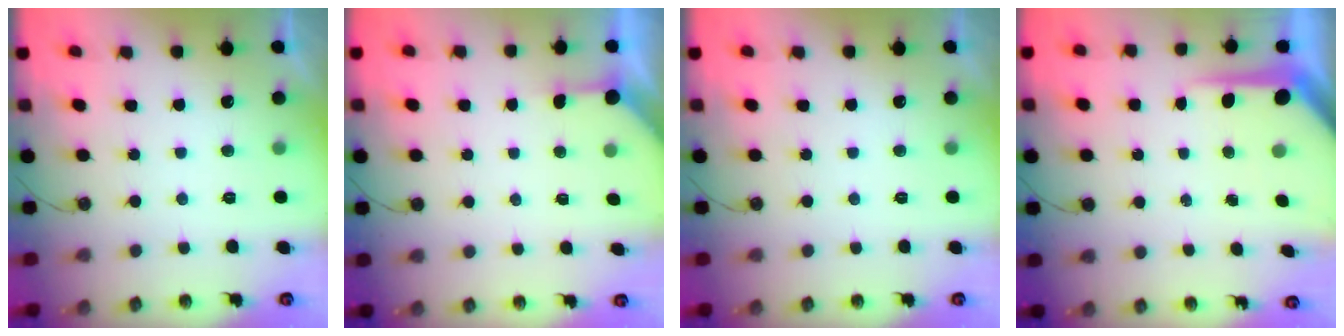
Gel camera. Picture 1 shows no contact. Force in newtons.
{"total": 2.9, "press": 2.8, "slide": 0.3}
{"total": 0.0}
{"total": 7.8, "press": 7.7, "slide": 0.8}